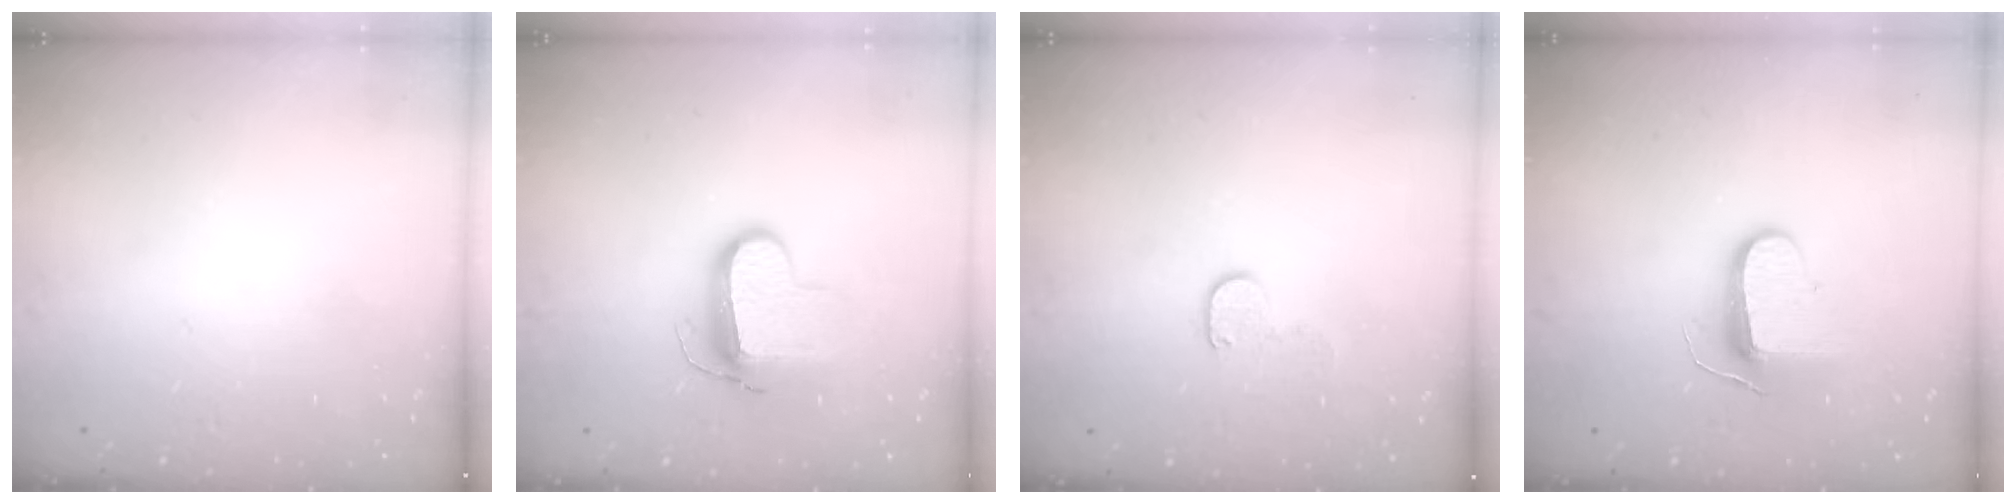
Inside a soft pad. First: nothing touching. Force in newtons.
{"total": 10.7, "press": 10.6, "slide": 1.1}
{"total": 4.5, "press": 4.5, "slide": 0.5}
{"total": 10.4, "press": 10.3, "slide": 0.9}